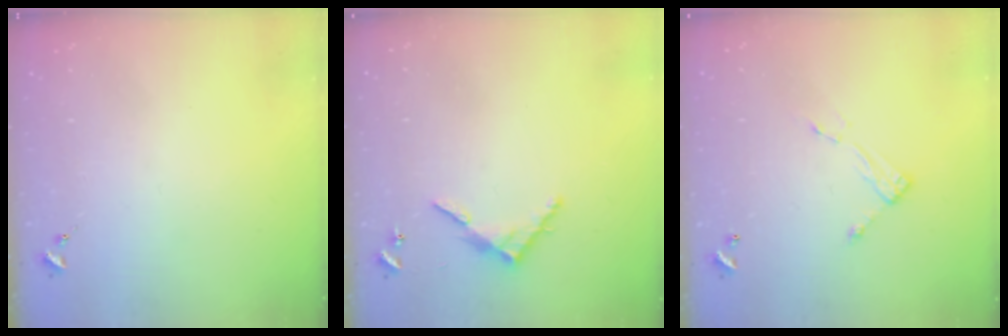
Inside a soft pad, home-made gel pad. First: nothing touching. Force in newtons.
{"total": 6.9, "press": 6.9, "slide": 0.5}
{"total": 4.7, "press": 4.6, "slide": 0.4}